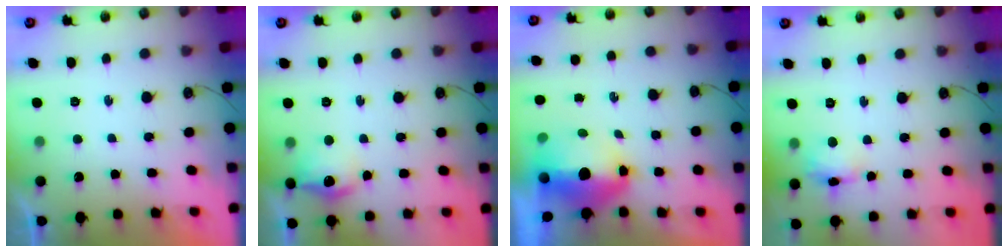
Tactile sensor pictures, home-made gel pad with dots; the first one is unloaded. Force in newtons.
{"total": 11.4, "press": 11.4, "slide": 0.9}
{"total": 9.0, "press": 9.0, "slide": 1.0}
{"total": 9.3, "press": 9.3, "slide": 0.7}